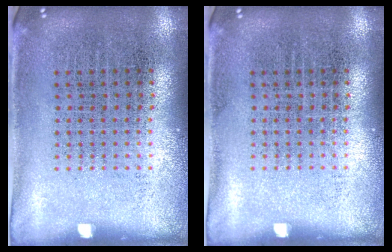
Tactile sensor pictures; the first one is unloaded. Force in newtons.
{"total": 0.0}